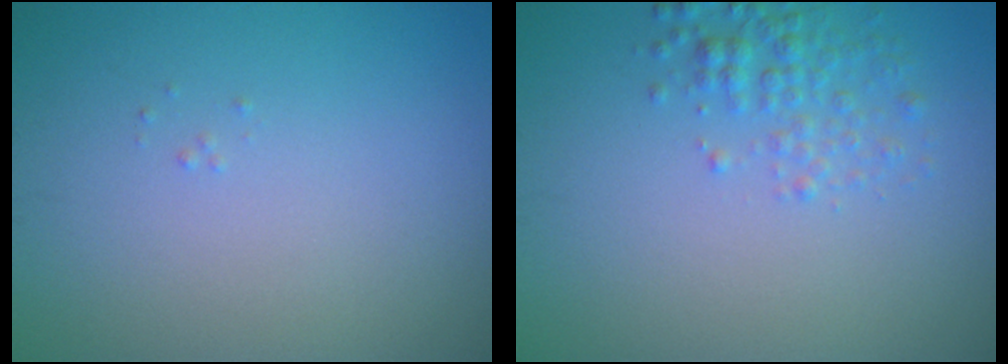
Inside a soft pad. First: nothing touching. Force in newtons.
{"total": 2.3, "press": 2.3, "slide": 0.1}